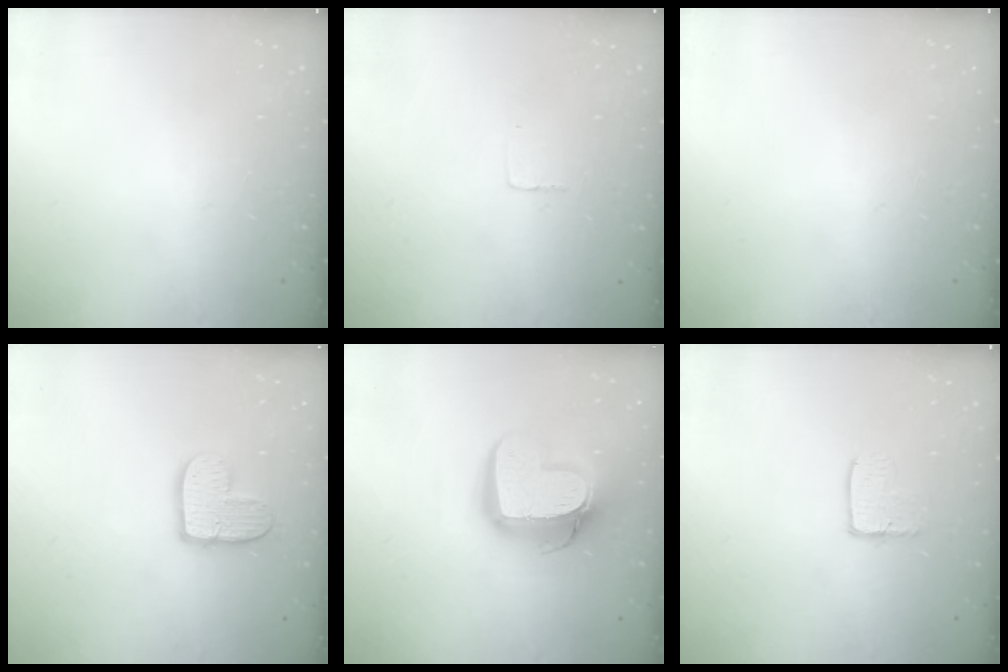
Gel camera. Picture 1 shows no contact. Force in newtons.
{"total": 1.9, "press": 1.9, "slide": 0.1}
{"total": 0.0}
{"total": 11.0, "press": 10.9, "slide": 0.9}
{"total": 15.3, "press": 15.3, "slide": 1.4}
{"total": 3.7, "press": 3.7, "slide": 0.2}